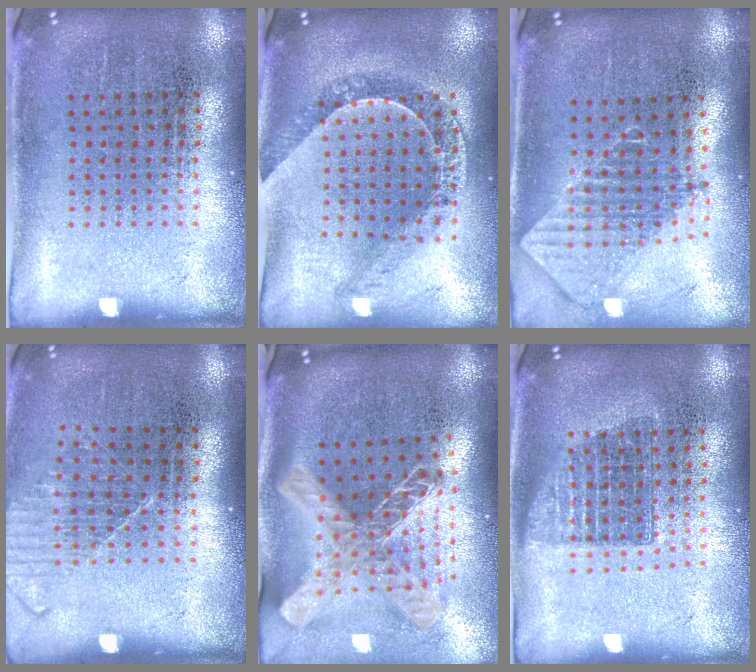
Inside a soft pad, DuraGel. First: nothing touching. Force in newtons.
{"total": 1.1, "press": 1.1, "slide": 0.2}
{"total": 2.0, "press": 1.6, "slide": 1.2}
{"total": 1.2, "press": 1.2, "slide": 0.4}
{"total": 2.7, "press": 1.9, "slide": 1.9}
{"total": 1.3, "press": 1.1, "slide": 0.8}